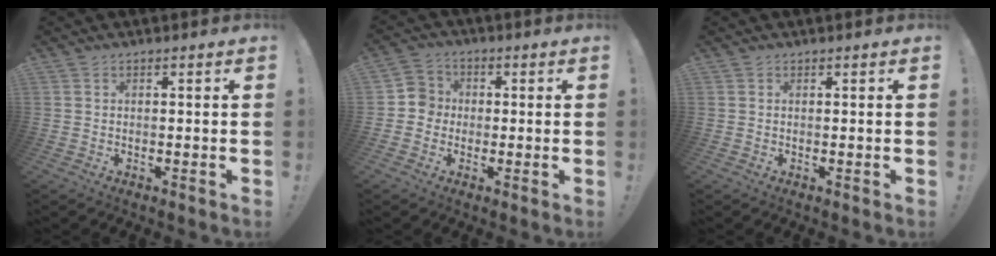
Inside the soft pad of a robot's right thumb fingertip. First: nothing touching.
{"total": 5.7, "force": [-1.5, 5.3, 1.2], "torque": [-0.020, 0.019, -0.029]}
{"total": 0.0}